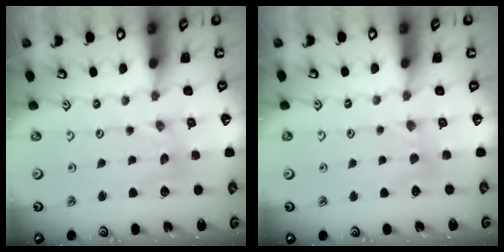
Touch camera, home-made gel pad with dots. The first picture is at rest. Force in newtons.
{"total": 3.0, "press": 2.9, "slide": 0.5}